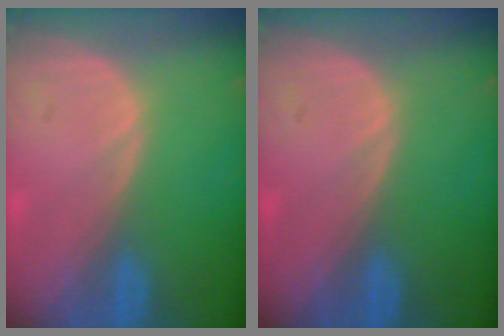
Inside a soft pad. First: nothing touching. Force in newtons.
{"total": 0.0}